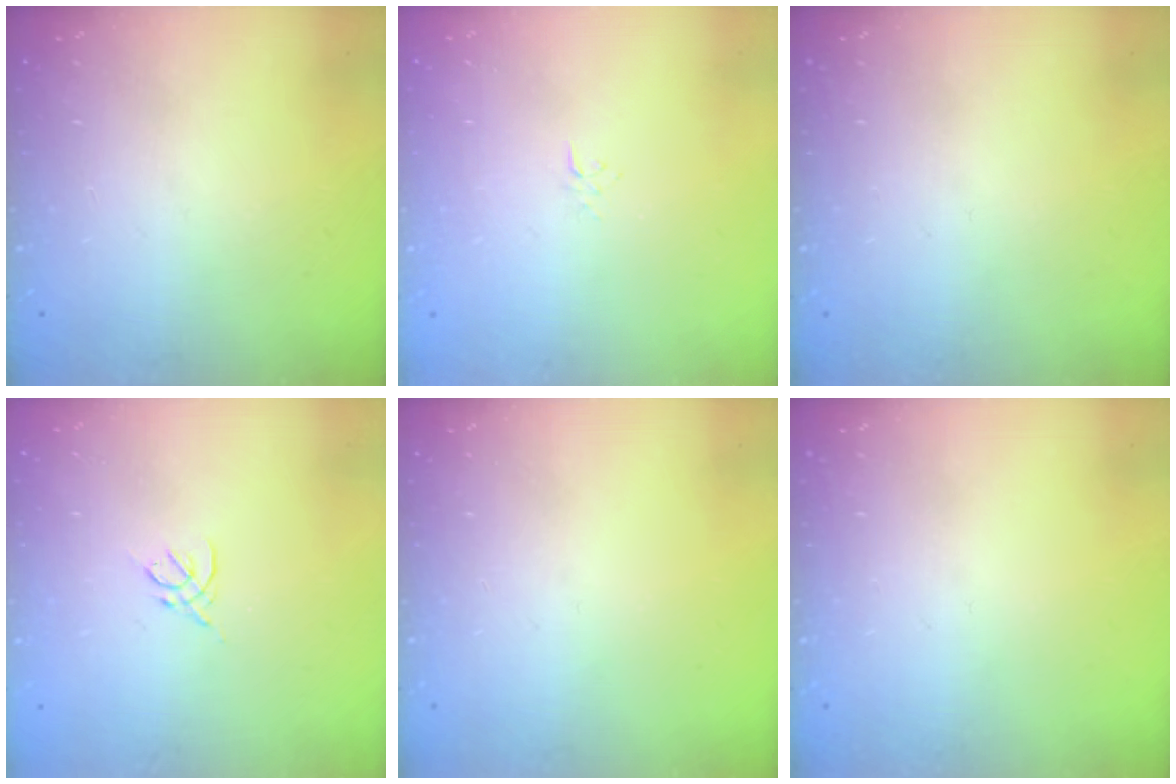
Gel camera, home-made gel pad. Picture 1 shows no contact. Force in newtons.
{"total": 2.6, "press": 2.6, "slide": 0.3}
{"total": 0.0}
{"total": 2.6, "press": 2.5, "slide": 0.7}
{"total": 0.0}
{"total": 0.0}